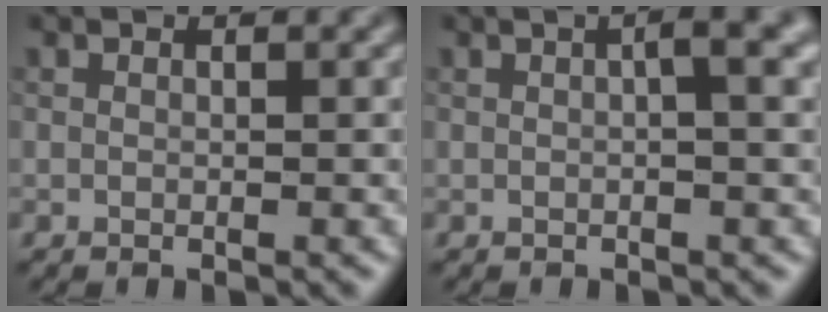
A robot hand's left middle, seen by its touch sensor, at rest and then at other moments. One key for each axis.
{"total": 3.1, "fx": 0.5, "fy": 0.7, "fz": 3.0, "tx": -0.039, "ty": 0.013, "tz": 0.003}